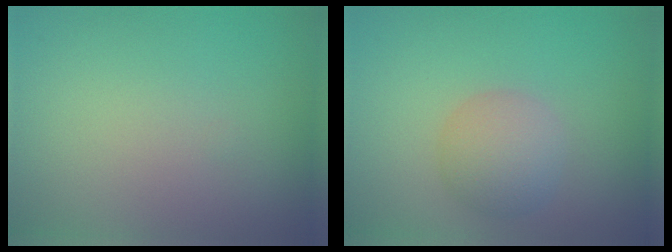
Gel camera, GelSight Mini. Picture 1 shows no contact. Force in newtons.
{"total": 3.5, "press": 3.5, "slide": 0.2}